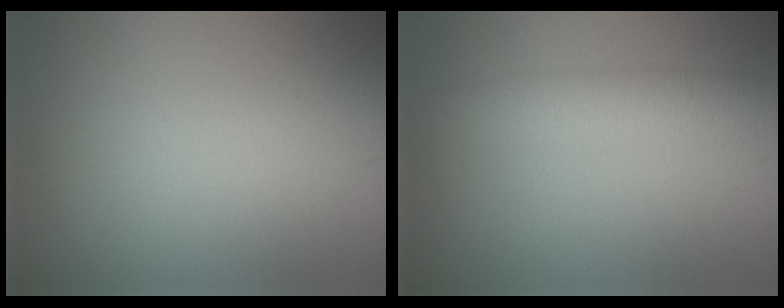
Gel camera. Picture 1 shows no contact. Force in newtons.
{"total": 3.3, "press": 3.3, "slide": 0.1}